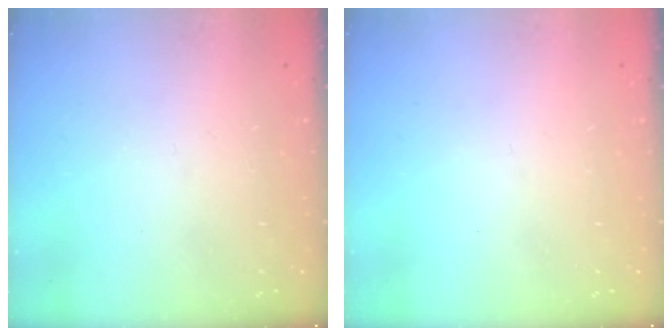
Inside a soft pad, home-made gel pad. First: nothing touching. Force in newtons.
{"total": 0.0}